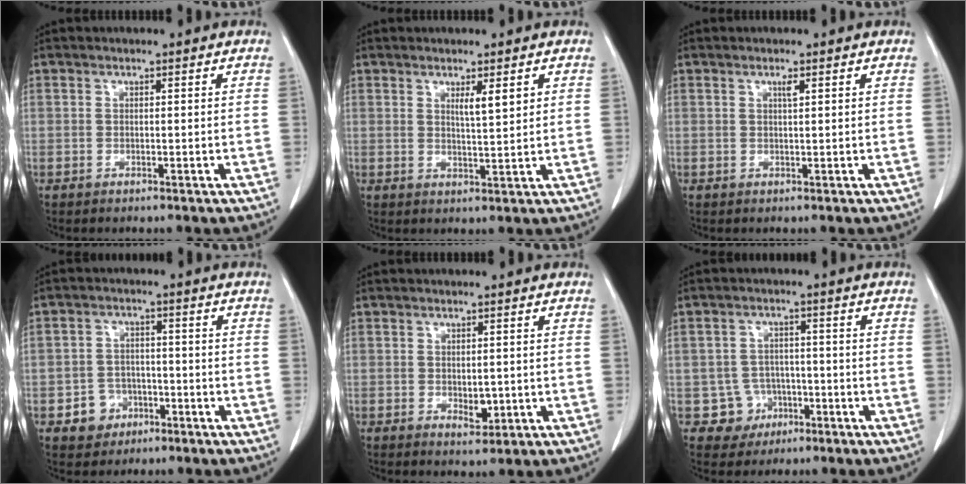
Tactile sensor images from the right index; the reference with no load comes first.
{"total": 3.1, "force": [1.5, 0.3, 2.7], "torque": [-0.048, -0.005, 0.027]}
{"total": 0.9, "force": [0.5, 0.0, 0.8], "torque": [-0.018, -0.001, 0.010]}
{"total": 4.9, "force": [-2.3, 4.2, 1.0], "torque": [-0.012, 0.013, -0.031]}
{"total": 2.4, "force": [-0.3, 1.4, 2.0], "torque": [-0.024, -0.001, 0.005]}
{"total": 4.9, "force": [-1.9, 4.6, 0.0], "torque": [0.009, 0.016, -0.025]}